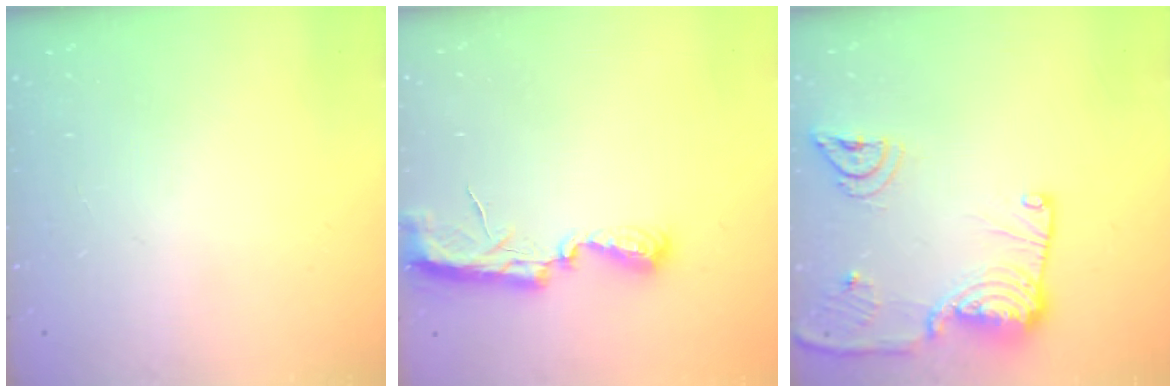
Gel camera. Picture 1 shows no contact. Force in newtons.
{"total": 7.2, "press": 7.2, "slide": 0.5}
{"total": 16.4, "press": 16.3, "slide": 2.0}